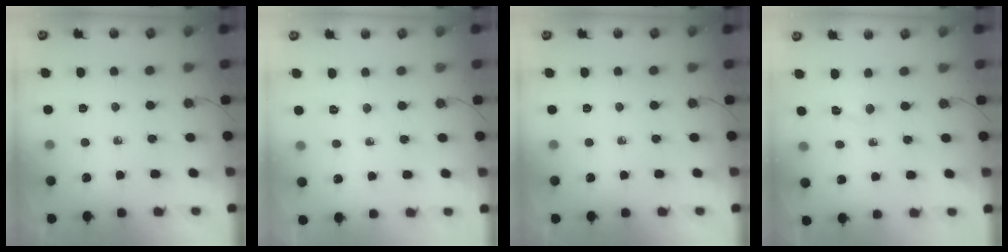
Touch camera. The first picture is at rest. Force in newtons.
{"total": 5.7, "press": 2.4, "slide": 5.2}
{"total": 0.0}
{"total": 2.3, "press": 2.2, "slide": 0.7}